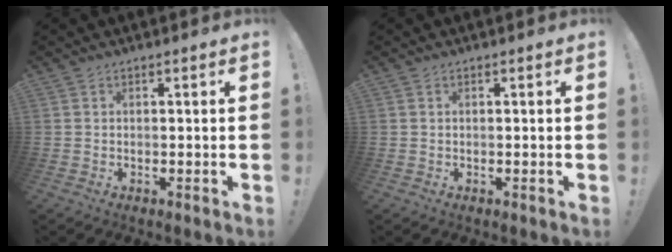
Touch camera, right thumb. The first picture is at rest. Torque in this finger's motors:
{"motor_torque": [-0.07, 0.11, -0.16, 0.13, 0.05]}